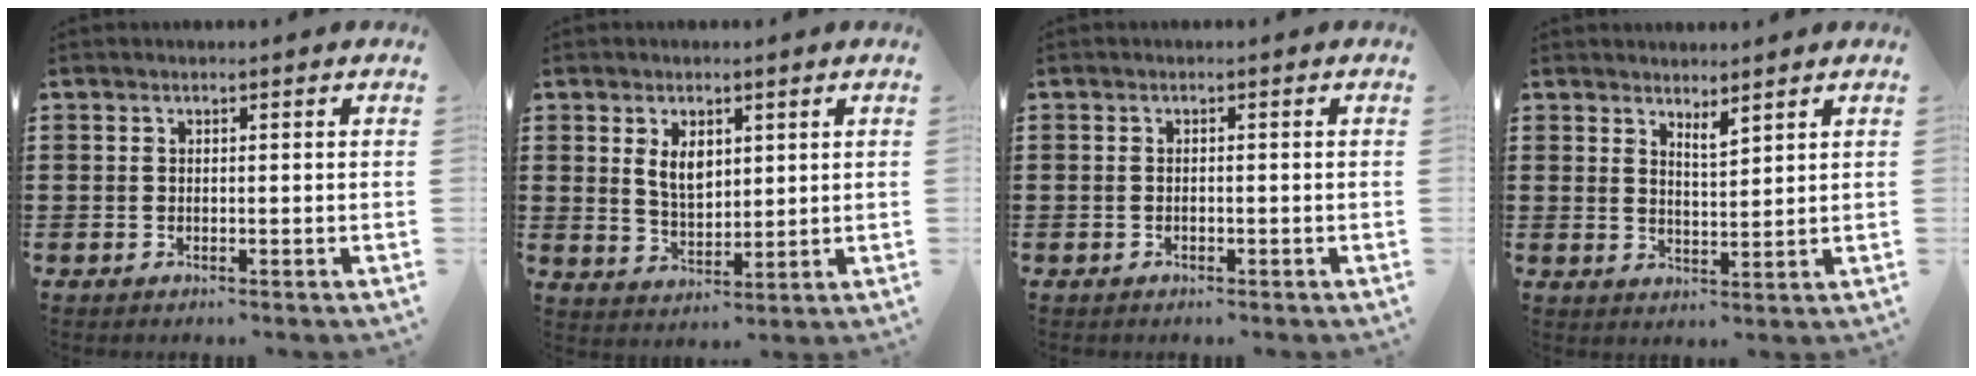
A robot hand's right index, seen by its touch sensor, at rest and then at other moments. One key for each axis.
{"total": 5.0, "fx": 1.7, "fy": 3.9, "fz": 2.7, "tx": -0.058, "ty": 0.009, "tz": 0.029}
{"total": 0.5, "fx": -0.4, "fy": 0.3, "fz": 0.1, "tx": -0.003, "ty": 0.001, "tz": -0.009}
{"total": 2.7, "fx": 2.6, "fy": 0.3, "fz": 0.7, "tx": -0.019, "ty": -0.001, "tz": 0.048}